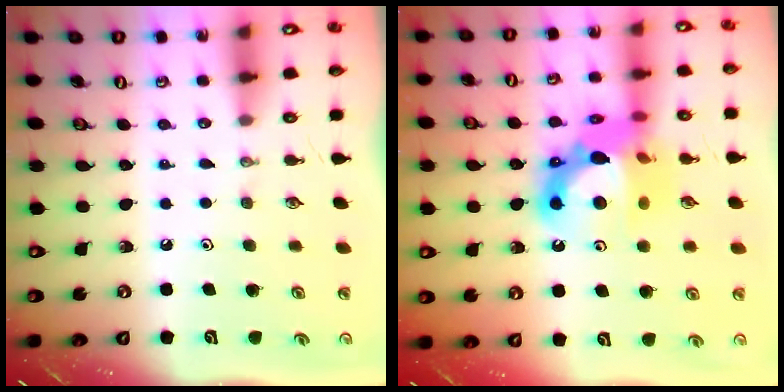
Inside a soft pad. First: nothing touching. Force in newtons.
{"total": 17.3, "press": 17.2, "slide": 1.8}